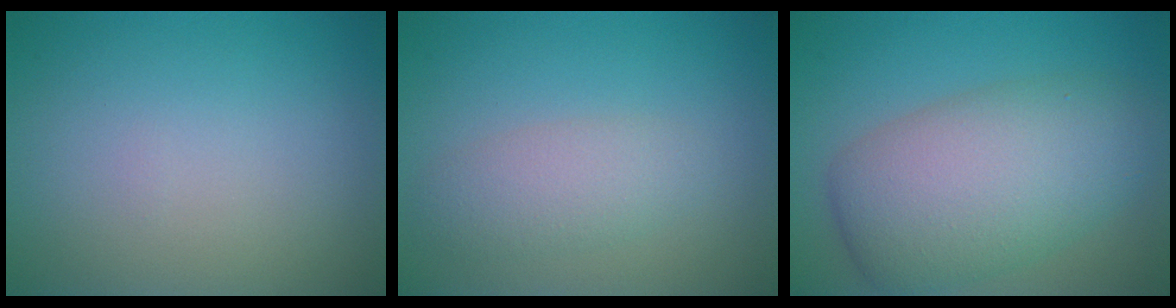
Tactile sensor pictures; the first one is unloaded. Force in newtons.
{"total": 2.7, "press": 2.7, "slide": 0.0}
{"total": 8.3, "press": 8.3, "slide": 0.3}